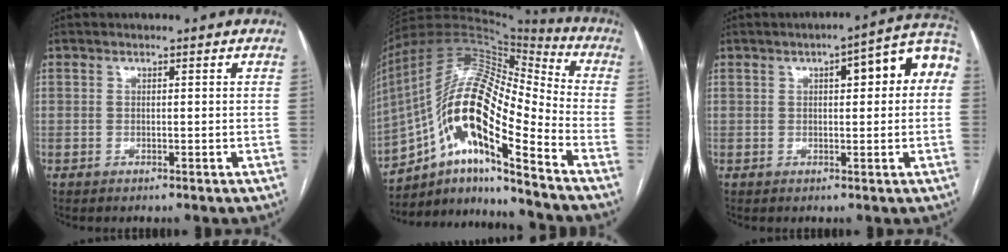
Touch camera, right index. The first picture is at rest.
{"total": 20.1, "force": [-9.2, 4.5, 17.2], "torque": [-0.334, 0.027, -0.158]}
{"total": 9.9, "force": [2.3, 2.5, 9.2], "torque": [-0.117, 0.038, 0.022]}